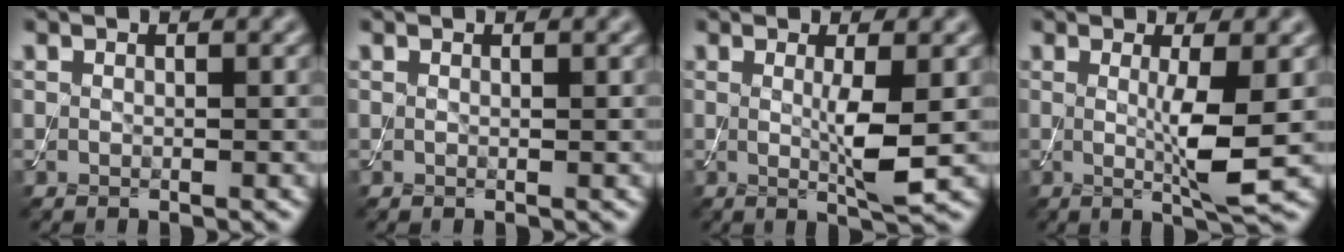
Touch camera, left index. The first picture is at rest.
{"total": 0.0}
{"total": 3.3, "force": [0.1, 0.3, 3.2], "torque": [-0.060, -0.011, 0.004]}
{"total": 4.1, "force": [0.0, 0.4, 4.0], "torque": [-0.071, -0.012, 0.002]}